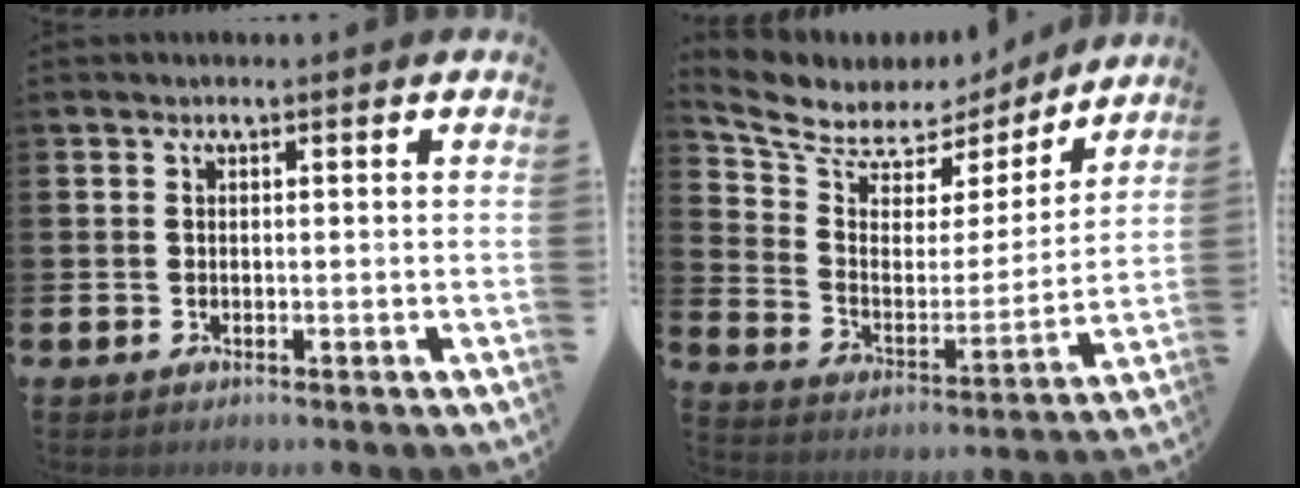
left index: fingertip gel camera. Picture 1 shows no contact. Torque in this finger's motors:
{"motor_torque": [0.69, -0.68, 0.08, 0.09]}